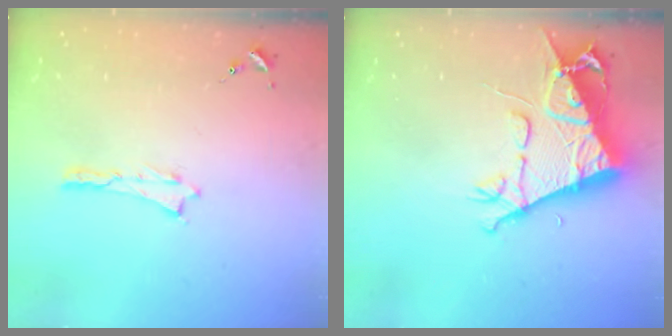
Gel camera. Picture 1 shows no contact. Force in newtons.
{"total": 10.1, "press": 10.0, "slide": 1.3}